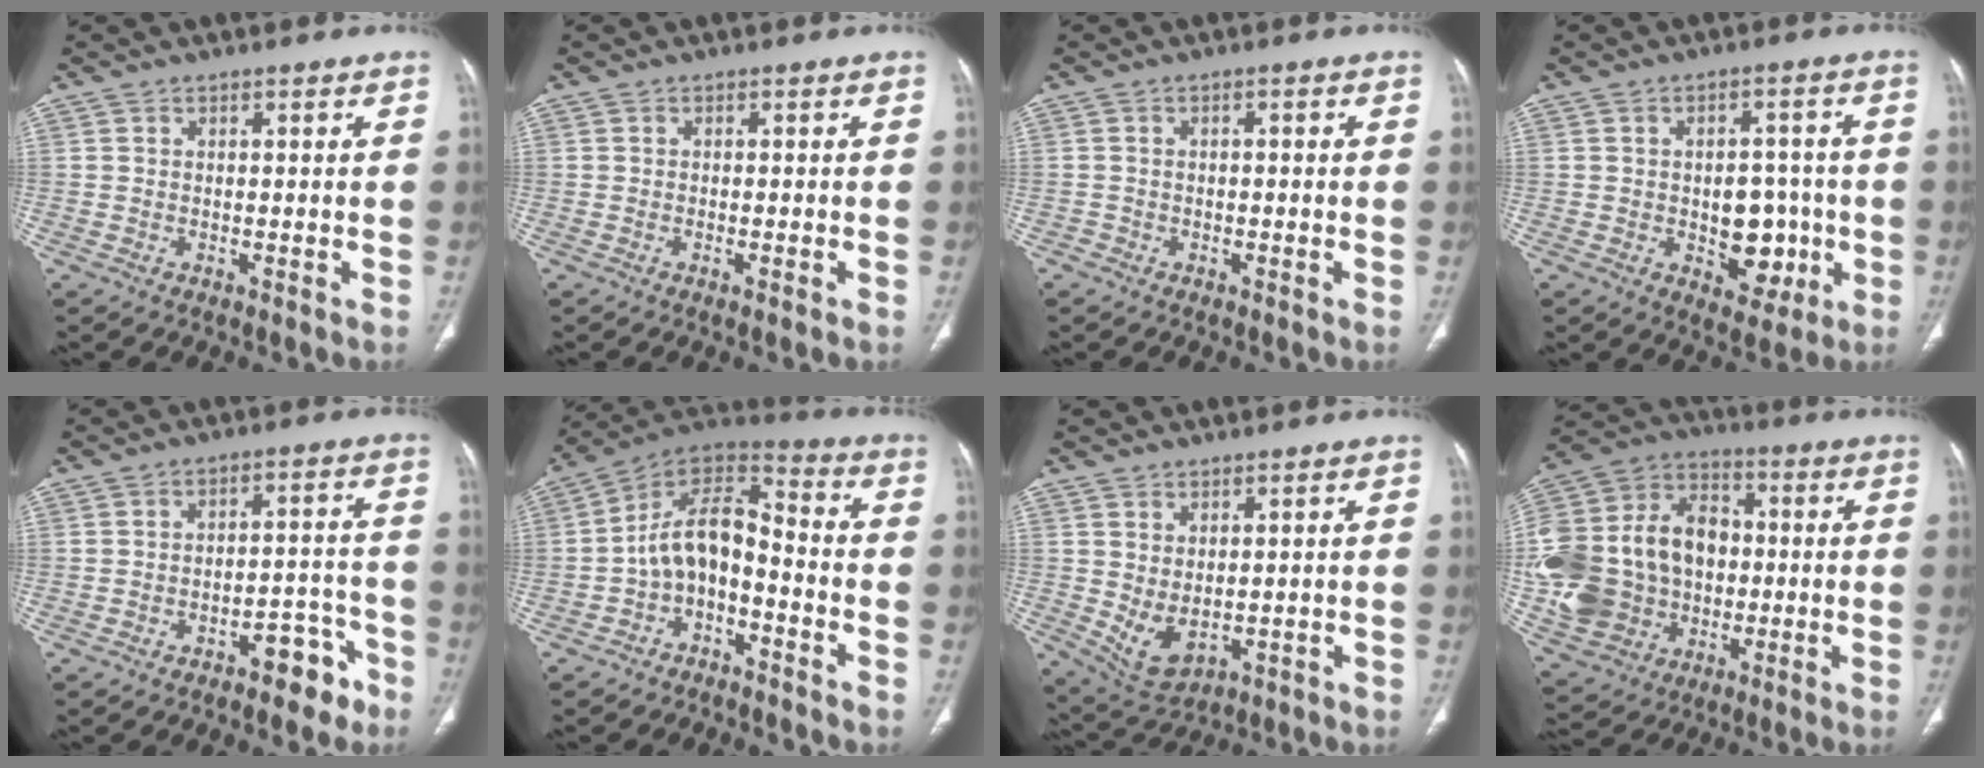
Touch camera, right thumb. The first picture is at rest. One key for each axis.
{"total": 1.0, "fx": -0.4, "fy": 0.1, "fz": 0.9, "tx": -0.018, "ty": -0.002, "tz": -0.006}
{"total": 1.1, "fx": -0.7, "fy": 0.8, "fz": 0.2, "tx": 0.002, "ty": 0.008, "tz": -0.015}
{"total": 9.7, "fx": -1.8, "fy": 6.5, "fz": 7.0, "tx": -0.053, "ty": 0.014, "tz": -0.013}
{"total": 7.2, "fx": -4.6, "fy": 3.5, "fz": 4.1, "tx": -0.037, "ty": 0.054, "tz": -0.058}
{"total": 11.5, "fx": -4.0, "fy": 6.8, "fz": 8.4, "tx": -0.136, "ty": 0.087, "tz": -0.080}
{"total": 6.4, "fx": 0.0, "fy": 3.9, "fz": 5.1, "tx": -0.087, "ty": -0.009, "tz": 0.025}
{"total": 24.2, "fx": -1.6, "fy": 18.8, "fz": 15.1, "tx": -0.303, "ty": 0.031, "tz": -0.013}